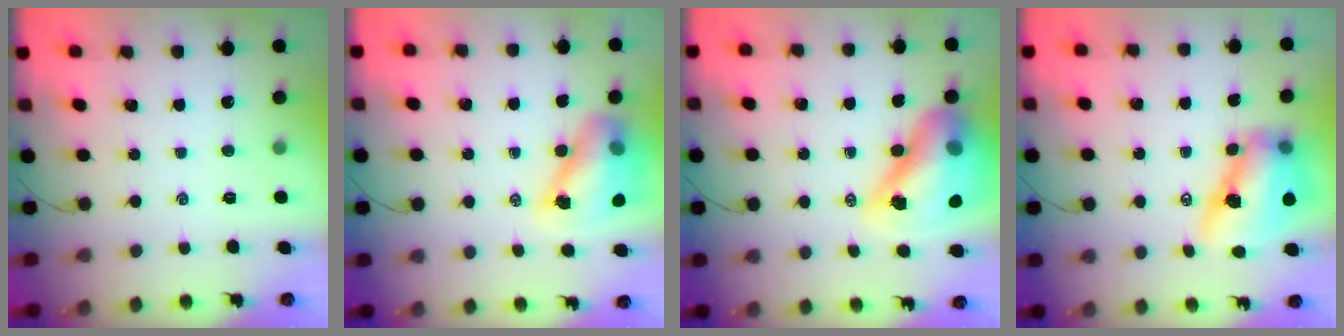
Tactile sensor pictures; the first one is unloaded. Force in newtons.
{"total": 12.8, "press": 12.2, "slide": 3.6}
{"total": 20.8, "press": 20.1, "slide": 5.3}
{"total": 12.9, "press": 12.4, "slide": 3.6}